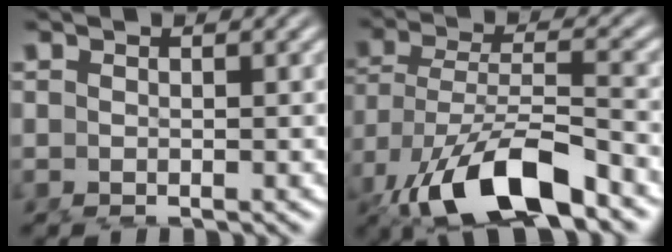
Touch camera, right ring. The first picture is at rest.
{"total": 7.6, "force": [-3.6, 2.7, 6.1], "torque": [-0.126, -0.041, -0.035]}